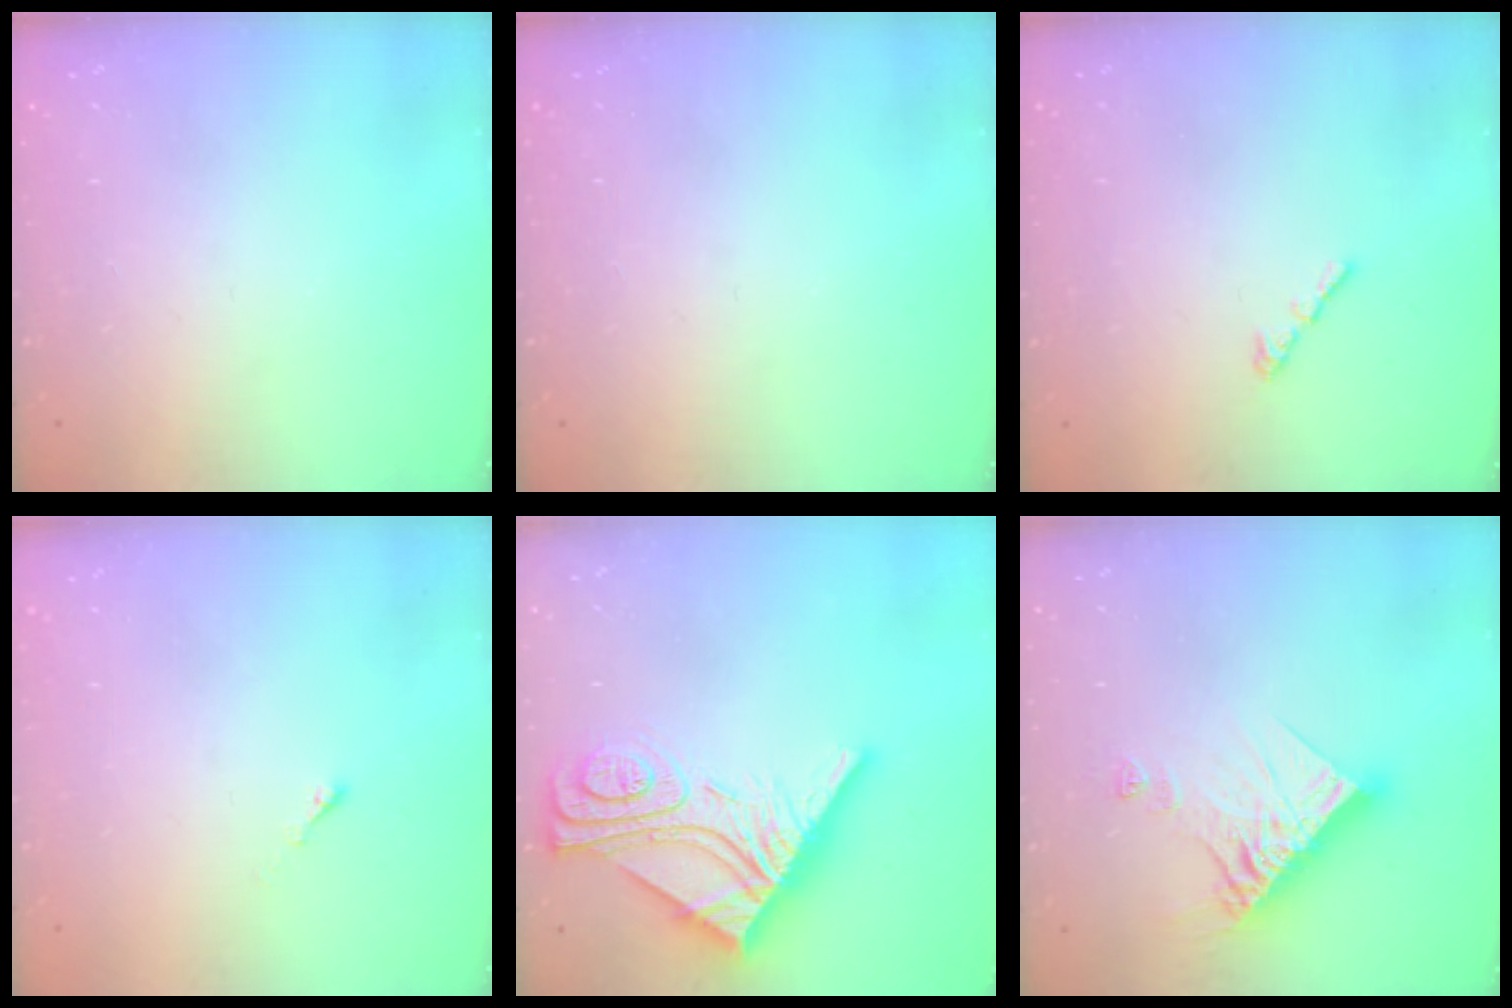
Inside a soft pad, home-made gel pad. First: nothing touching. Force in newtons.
{"total": 0.0}
{"total": 1.3, "press": 1.2, "slide": 0.6}
{"total": 0.0}
{"total": 14.7, "press": 14.7, "slide": 1.3}
{"total": 14.4, "press": 14.3, "slide": 1.5}